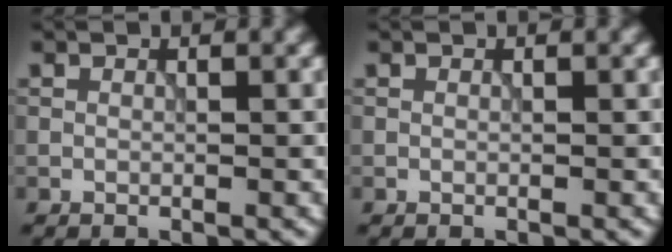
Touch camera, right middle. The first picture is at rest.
{"total": 0.0}